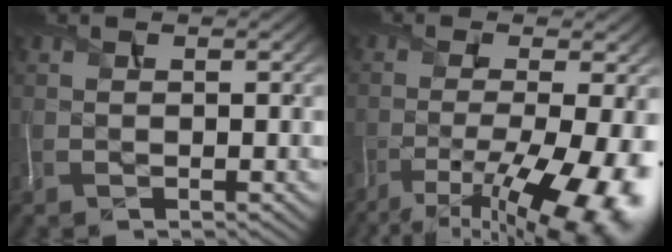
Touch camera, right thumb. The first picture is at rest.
{"total": 13.9, "force": [-7.3, 4.5, 11.0], "torque": [-0.174, -0.033, -0.096]}